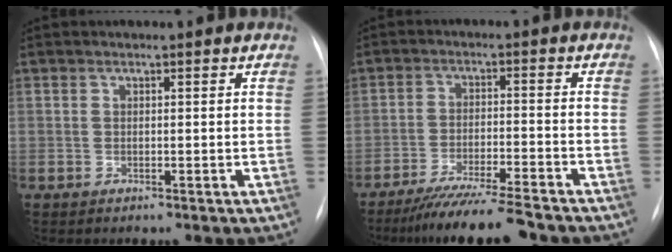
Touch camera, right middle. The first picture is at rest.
{"total": 10.8, "force": [-9.3, 0.0, 5.5], "torque": [-0.087, -0.030, -0.150]}